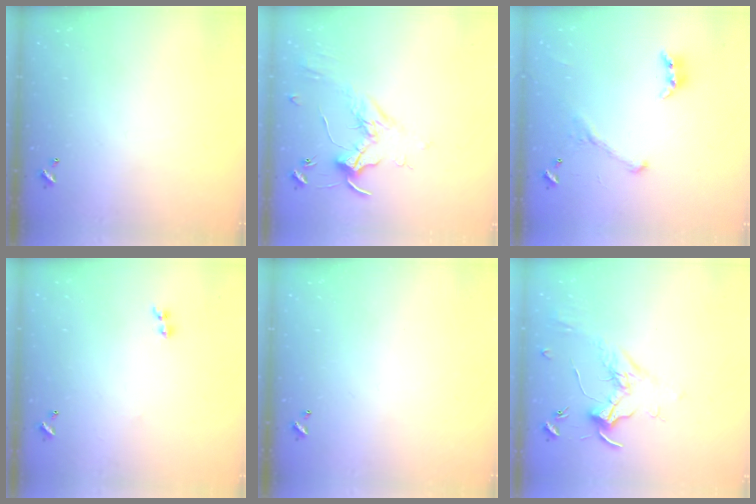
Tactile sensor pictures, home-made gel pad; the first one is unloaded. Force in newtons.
{"total": 1.7, "press": 1.6, "slide": 0.5}
{"total": 2.0, "press": 2.0, "slide": 0.4}
{"total": 2.0, "press": 1.7, "slide": 1.0}
{"total": 0.0}
{"total": 1.7, "press": 1.6, "slide": 0.7}